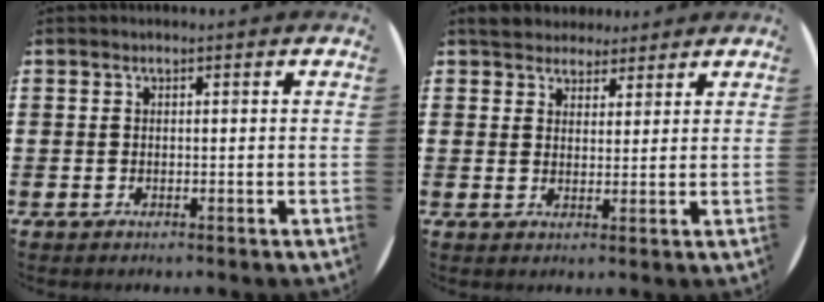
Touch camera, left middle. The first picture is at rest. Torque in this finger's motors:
{"motor_torque": [0.89, -0.69, 0.04, 0.03]}